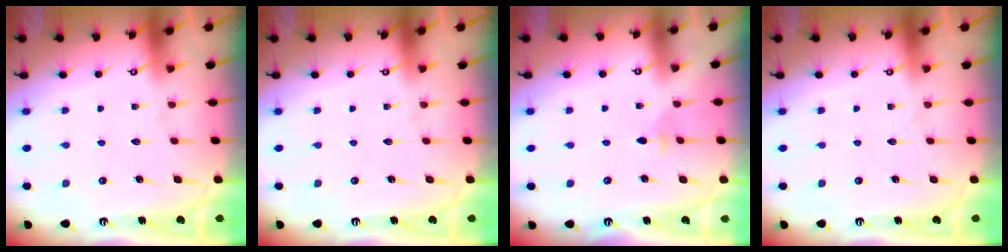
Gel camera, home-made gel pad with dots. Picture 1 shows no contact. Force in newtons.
{"total": 0.0}
{"total": 2.9, "press": 2.8, "slide": 0.6}
{"total": 0.0}